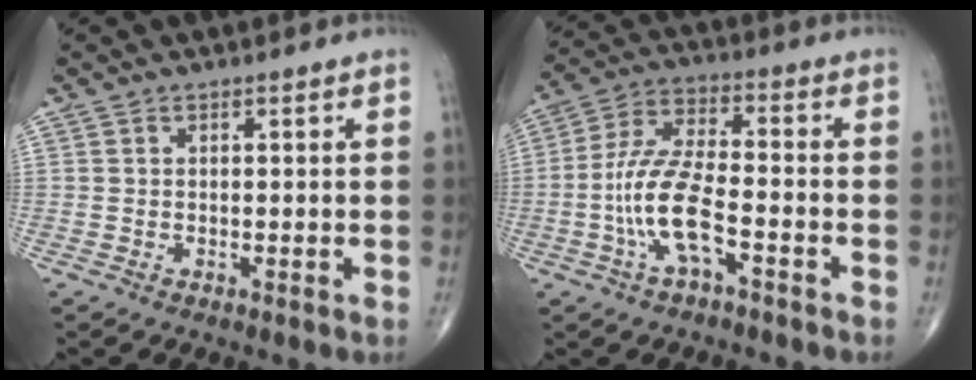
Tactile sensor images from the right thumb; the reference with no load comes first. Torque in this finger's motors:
{"motor_torque": [2.43, 2.43, 1.71, -1.06, 0.63]}